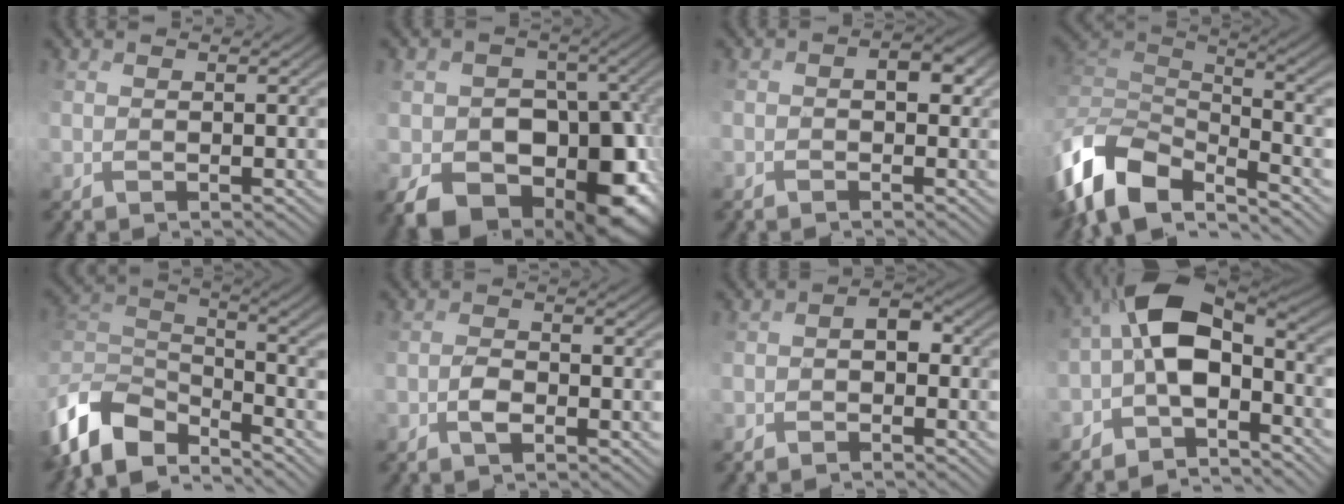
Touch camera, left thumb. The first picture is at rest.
{"total": 14.0, "force": [-5.1, 10.0, 8.5], "torque": [-0.141, -0.028, -0.069]}
{"total": 3.8, "force": [-0.3, 2.3, 3.0], "torque": [-0.039, 0.006, 0.005]}
{"total": 8.8, "force": [-4.1, 3.5, 7.0], "torque": [-0.150, 0.003, -0.084]}
{"total": 8.0, "force": [-5.2, 3.2, 5.2], "torque": [-0.101, 0.007, -0.113]}
{"total": 1.4, "force": [-0.8, 0.1, 1.2], "torque": [-0.019, 0.010, -0.017]}
{"total": 3.4, "force": [-1.9, 1.8, 2.2], "torque": [-0.028, 0.003, -0.031]}
{"total": 9.4, "force": [-3.6, 3.8, 7.8], "torque": [-0.143, 0.010, -0.074]}